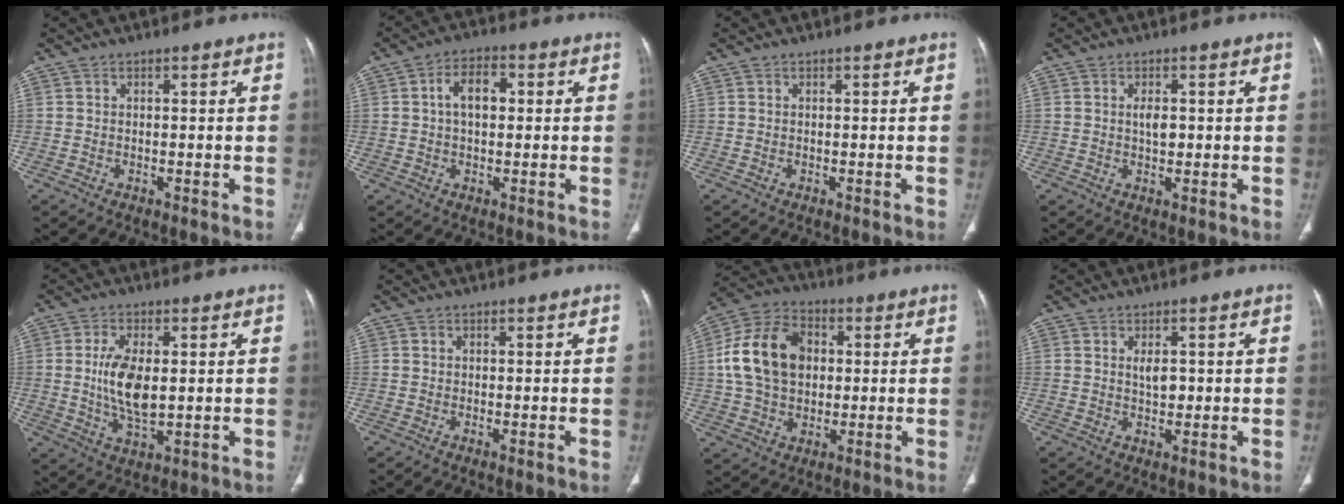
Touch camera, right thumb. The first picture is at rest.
{"total": 6.4, "force": [1.0, 3.8, 5.0], "torque": [-0.079, 0.015, 0.011]}
{"total": 0.0}
{"total": 2.7, "force": [0.3, 1.4, 2.3], "torque": [-0.037, -0.001, 0.007]}
{"total": 9.6, "force": [0.7, 4.6, 8.4], "torque": [-0.162, -0.013, 0.019]}
{"total": 0.6, "force": [-0.1, 0.1, 0.6], "torque": [-0.013, -0.004, -0.001]}
{"total": 15.8, "force": [1.9, 11.5, 10.6], "torque": [-0.174, 0.017, 0.030]}
{"total": 2.9, "force": [0.5, 1.5, 2.3], "torque": [-0.035, -0.004, 0.012]}